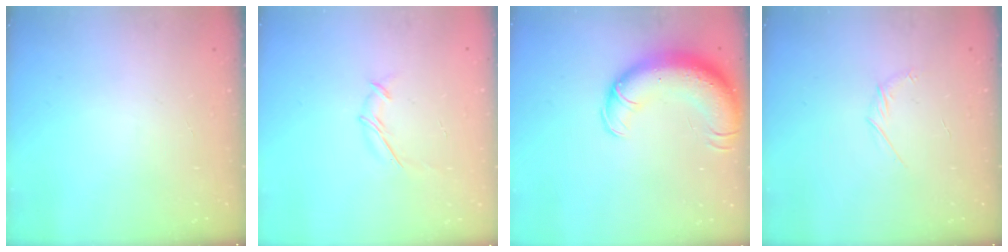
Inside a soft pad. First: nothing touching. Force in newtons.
{"total": 5.6, "press": 5.6, "slide": 0.2}
{"total": 16.2, "press": 15.7, "slide": 3.9}
{"total": 4.3, "press": 4.1, "slide": 1.1}